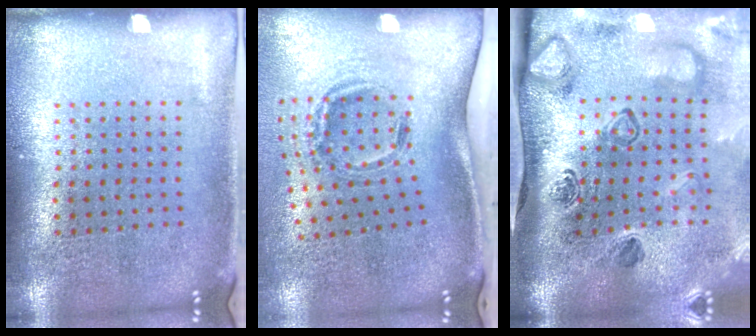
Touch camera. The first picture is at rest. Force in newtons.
{"total": 1.9, "press": 1.2, "slide": 1.5}
{"total": 4.5, "press": 3.1, "slide": 3.3}